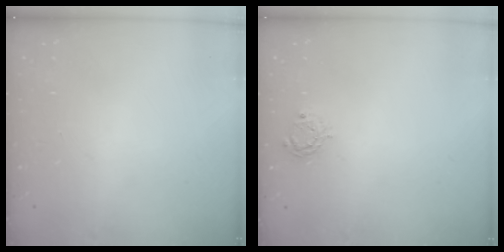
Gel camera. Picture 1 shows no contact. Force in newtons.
{"total": 4.8, "press": 4.8, "slide": 0.2}